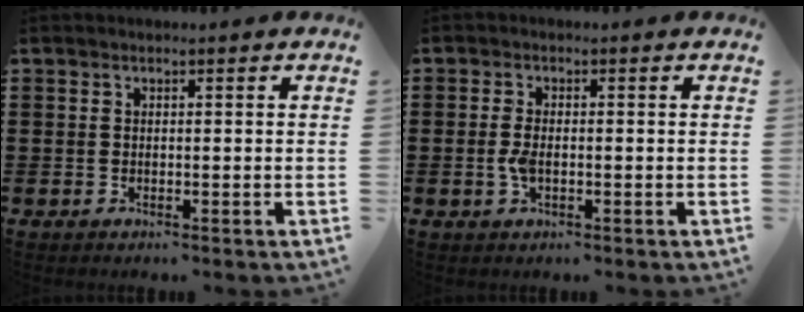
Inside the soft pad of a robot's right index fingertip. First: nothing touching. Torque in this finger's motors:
{"motor_torque": [0.96, 0.21, 0.37, 0.11]}